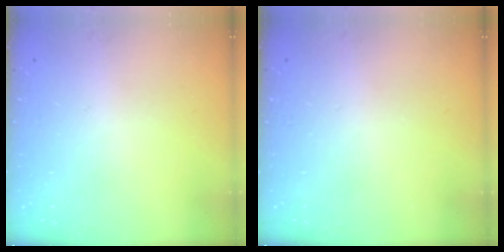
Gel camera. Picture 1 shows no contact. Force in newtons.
{"total": 0.0}